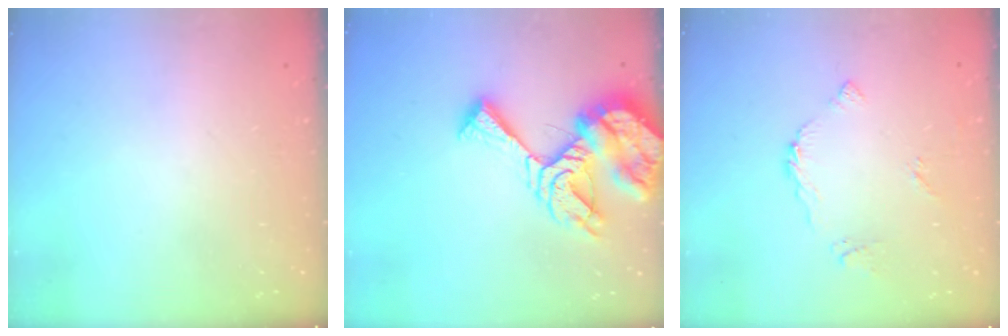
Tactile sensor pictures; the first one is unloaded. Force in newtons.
{"total": 14.4, "press": 14.3, "slide": 1.7}
{"total": 5.1, "press": 5.0, "slide": 0.2}